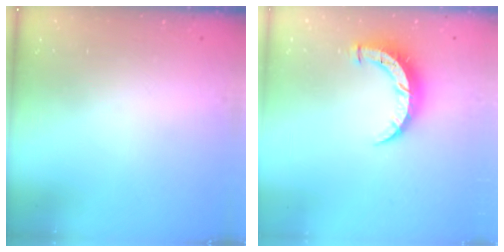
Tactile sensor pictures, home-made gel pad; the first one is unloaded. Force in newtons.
{"total": 8.2, "press": 8.2, "slide": 0.6}